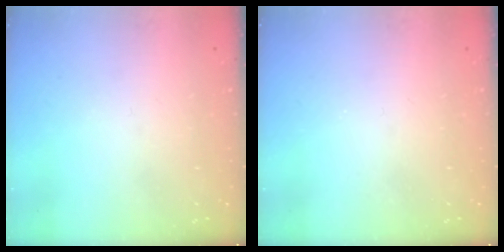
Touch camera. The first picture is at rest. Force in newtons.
{"total": 2.2, "press": 2.1, "slide": 0.4}